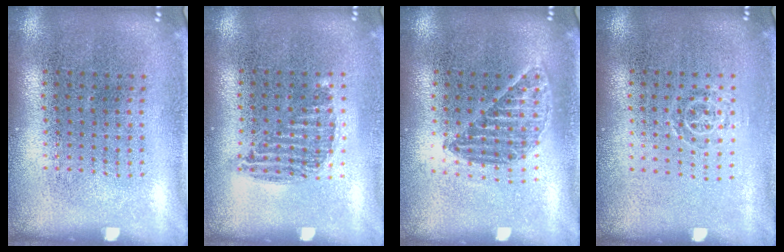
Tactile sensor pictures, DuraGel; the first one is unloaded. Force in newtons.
{"total": 0.9, "press": 0.8, "slide": 0.4}
{"total": 1.2, "press": 1.1, "slide": 0.5}
{"total": 0.7, "press": 0.6, "slide": 0.5}